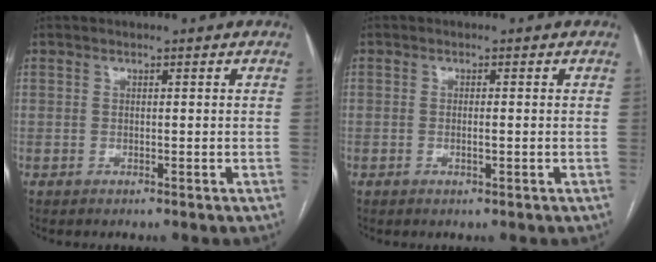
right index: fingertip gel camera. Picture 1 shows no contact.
{"total": 1.1, "force": [-0.3, 0.1, 1.1], "torque": [-0.021, -0.001, -0.005]}